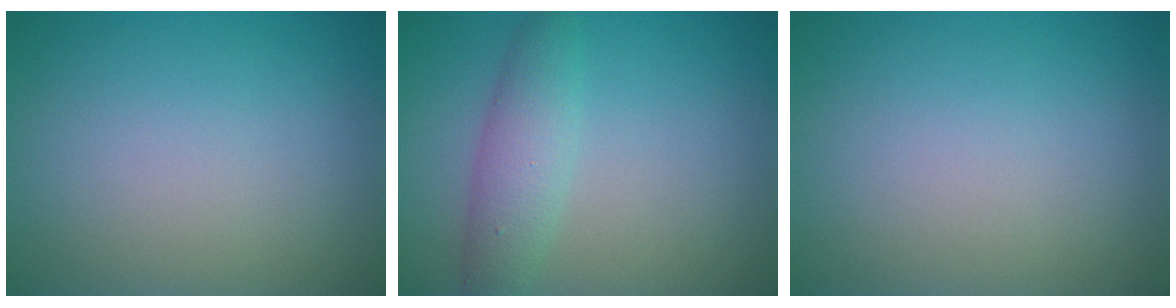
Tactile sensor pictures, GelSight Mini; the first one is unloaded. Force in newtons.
{"total": 3.4, "press": 3.4, "slide": 0.1}
{"total": 0.0}